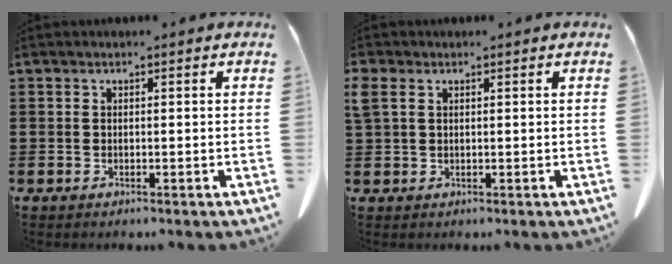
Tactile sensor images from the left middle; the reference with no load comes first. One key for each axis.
{"total": 1.6, "fx": 0.7, "fy": 1.1, "fz": 1.0, "tx": -0.033, "ty": 0.001, "tz": 0.011}